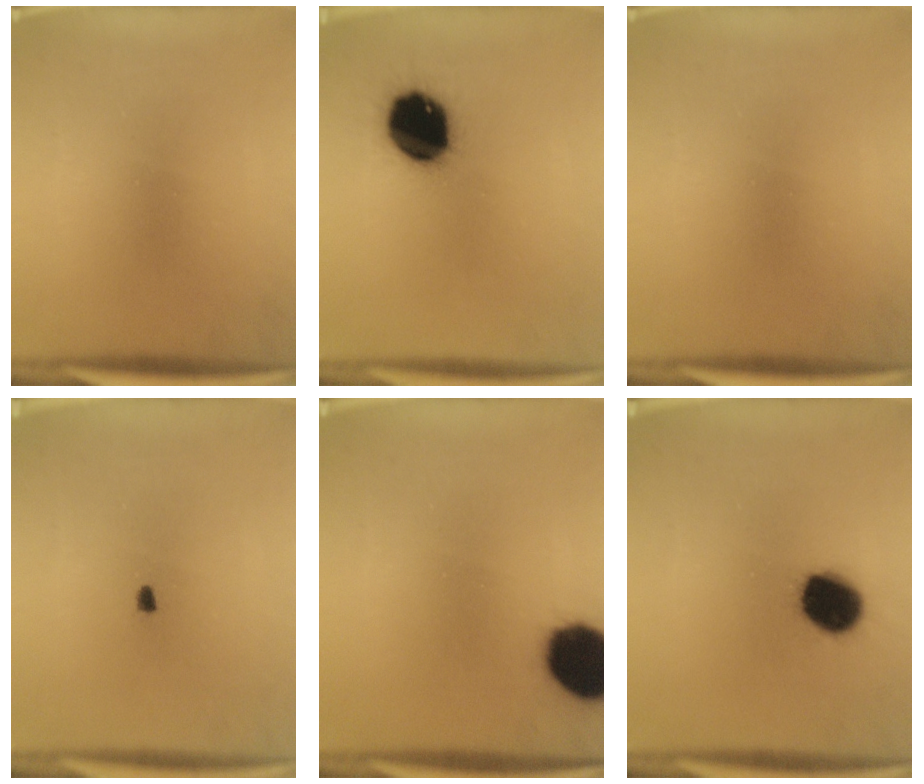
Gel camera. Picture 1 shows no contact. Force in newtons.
{"total": 18.5}
{"total": 0.0}
{"total": 1.0}
{"total": 15.1}
{"total": 10.5}